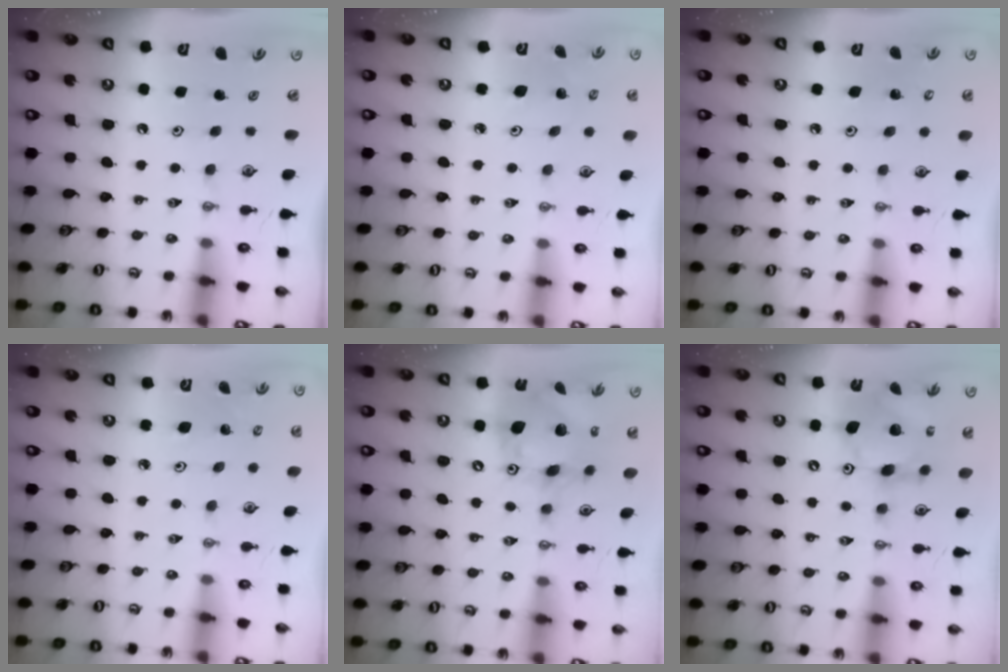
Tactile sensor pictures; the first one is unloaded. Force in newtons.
{"total": 4.9, "press": 4.8, "slide": 0.9}
{"total": 4.5, "press": 4.4, "slide": 0.3}
{"total": 3.7, "press": 3.7, "slide": 0.3}
{"total": 17.0, "press": 16.9, "slide": 1.9}
{"total": 13.8, "press": 13.7, "slide": 1.2}